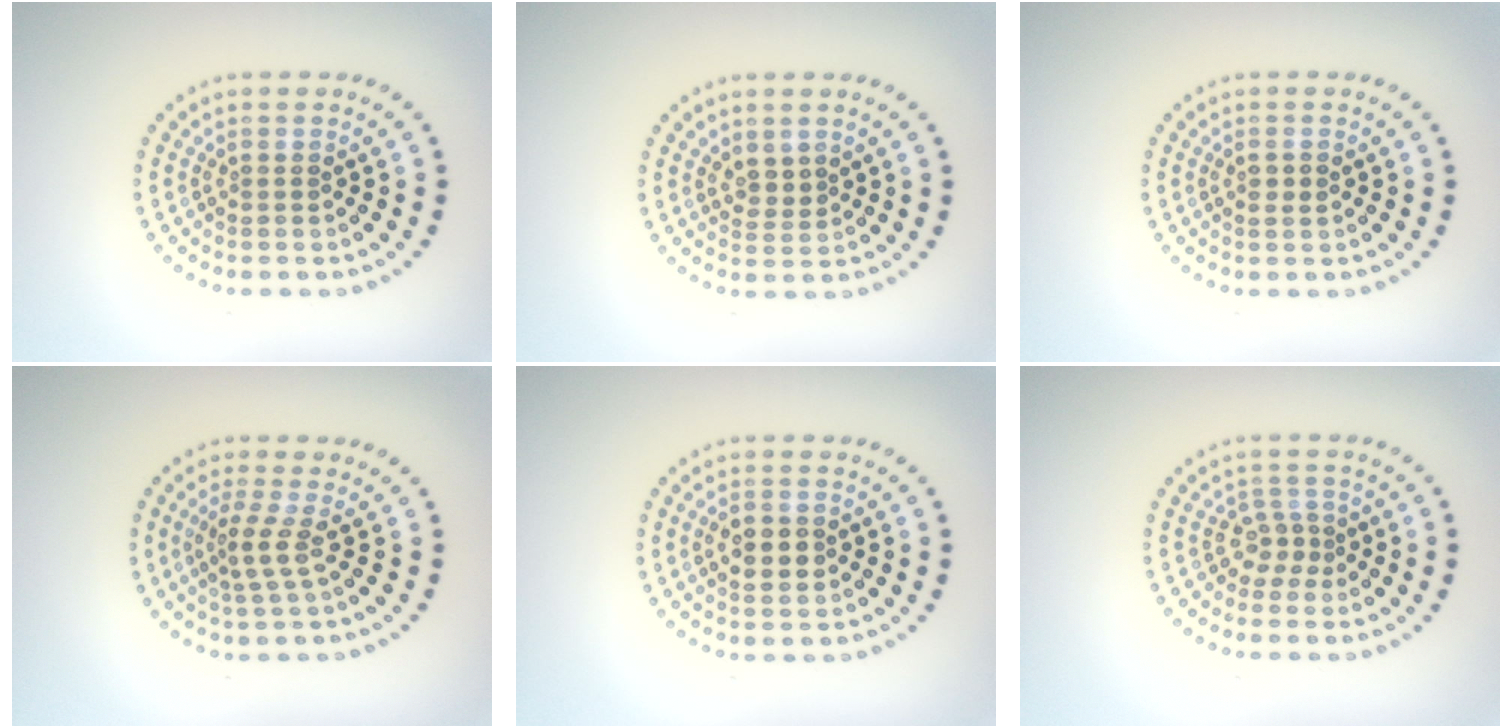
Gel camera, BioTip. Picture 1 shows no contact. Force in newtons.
{"total": 1.6, "press": 1.3, "slide": 0.9}
{"total": 1.0, "press": 1.0, "slide": 0.3}
{"total": 2.2, "press": 1.5, "slide": 1.6}
{"total": 2.7, "press": 2.7, "slide": 0.1}
{"total": 2.0, "press": 1.5, "slide": 1.3}